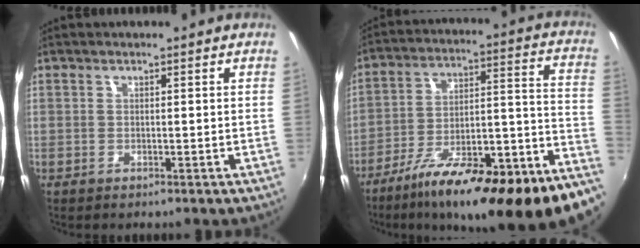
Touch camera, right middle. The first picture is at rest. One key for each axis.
{"total": 25.4, "fx": -16.9, "fy": 3.8, "fz": 18.6, "tx": -0.250, "ty": -0.038, "tz": -0.256}